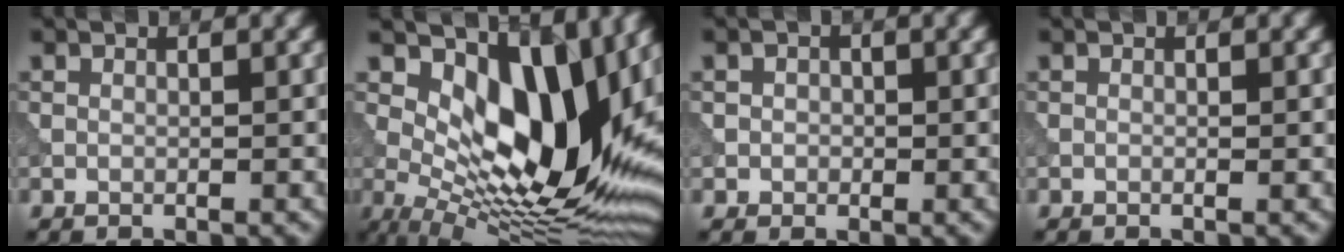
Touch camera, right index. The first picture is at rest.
{"total": 13.7, "force": [3.6, 6.7, 11.4], "torque": [-0.167, -0.009, 0.063]}
{"total": 1.2, "force": [-0.1, 1.1, 0.4], "torque": [-0.005, 0.000, -0.006]}
{"total": 0.0}